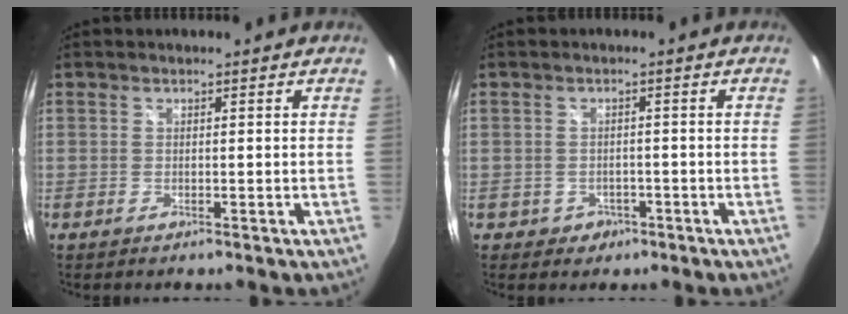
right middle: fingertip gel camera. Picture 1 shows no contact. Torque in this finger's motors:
{"motor_torque": [0.20, -0.36, 0.00, 0.00]}